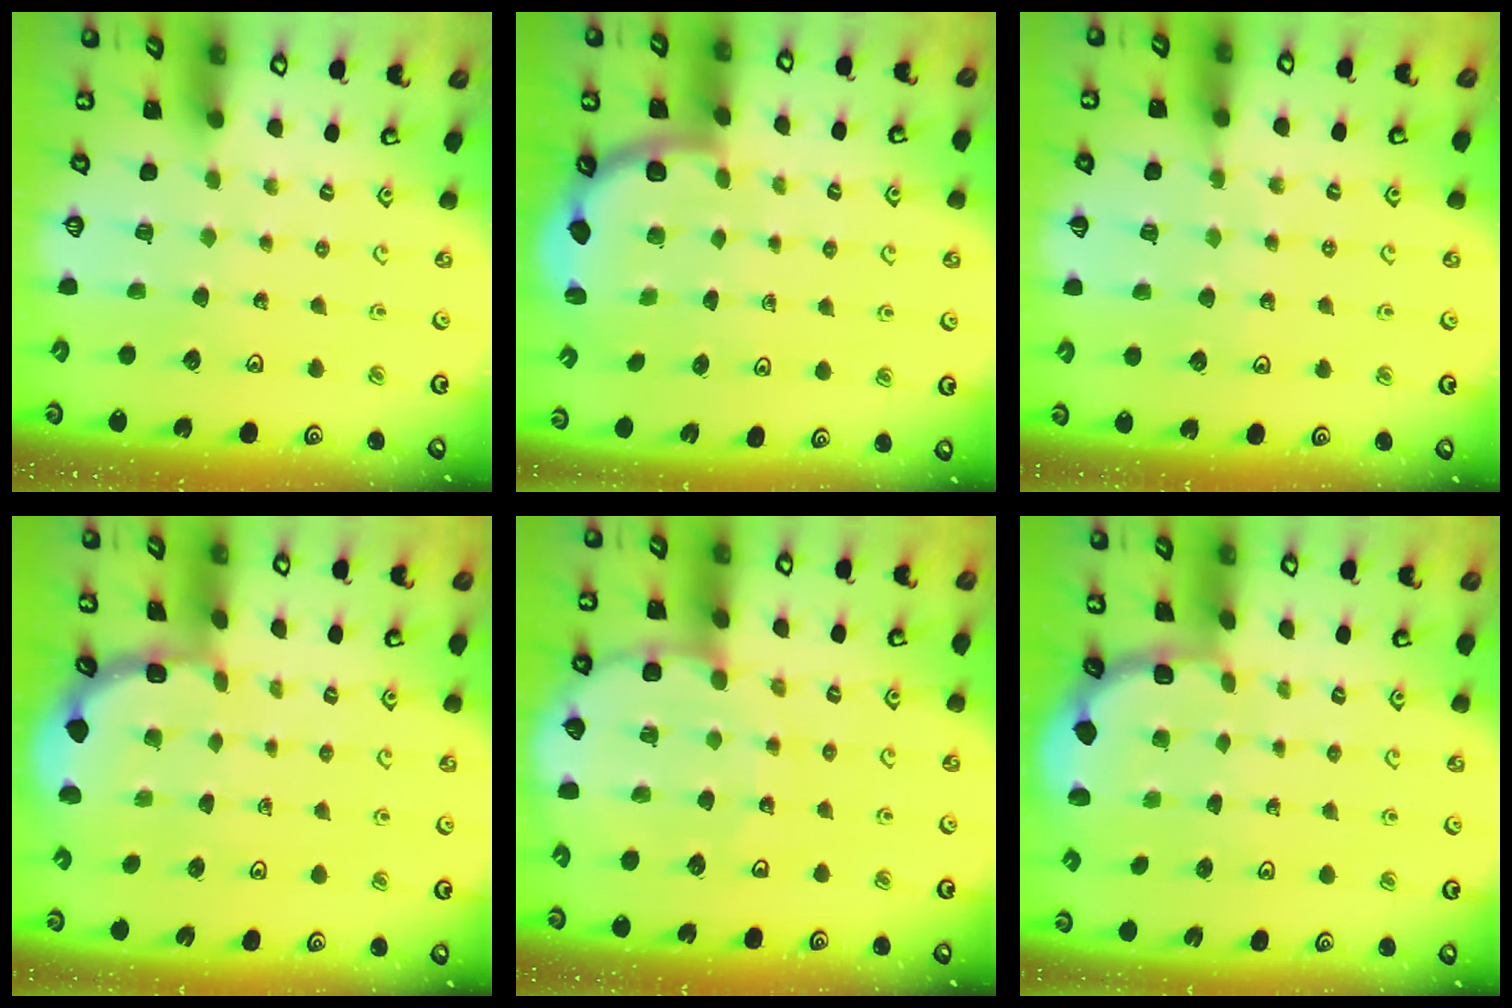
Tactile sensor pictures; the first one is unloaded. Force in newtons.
{"total": 3.1, "press": 3.0, "slide": 0.9}
{"total": 5.2, "press": 4.9, "slide": 1.5}
{"total": 1.9, "press": 1.9, "slide": 0.2}
{"total": 8.3, "press": 8.1, "slide": 1.4}
{"total": 1.8, "press": 1.6, "slide": 0.7}